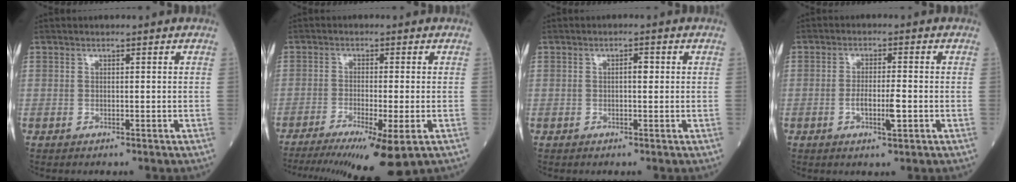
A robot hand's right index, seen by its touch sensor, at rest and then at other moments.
{"total": 13.2, "force": [-8.9, 1.1, 9.7], "torque": [-0.144, -0.031, -0.142]}
{"total": 1.6, "force": [0.2, 0.6, 1.5], "torque": [-0.026, 0.004, 0.003]}
{"total": 3.9, "force": [-1.1, 0.5, 3.7], "torque": [-0.065, -0.003, -0.019]}